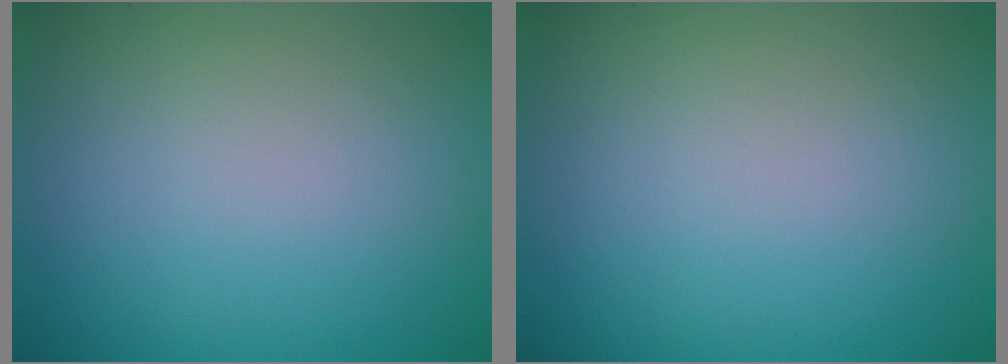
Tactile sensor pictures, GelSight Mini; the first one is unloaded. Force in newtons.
{"total": 0.0}